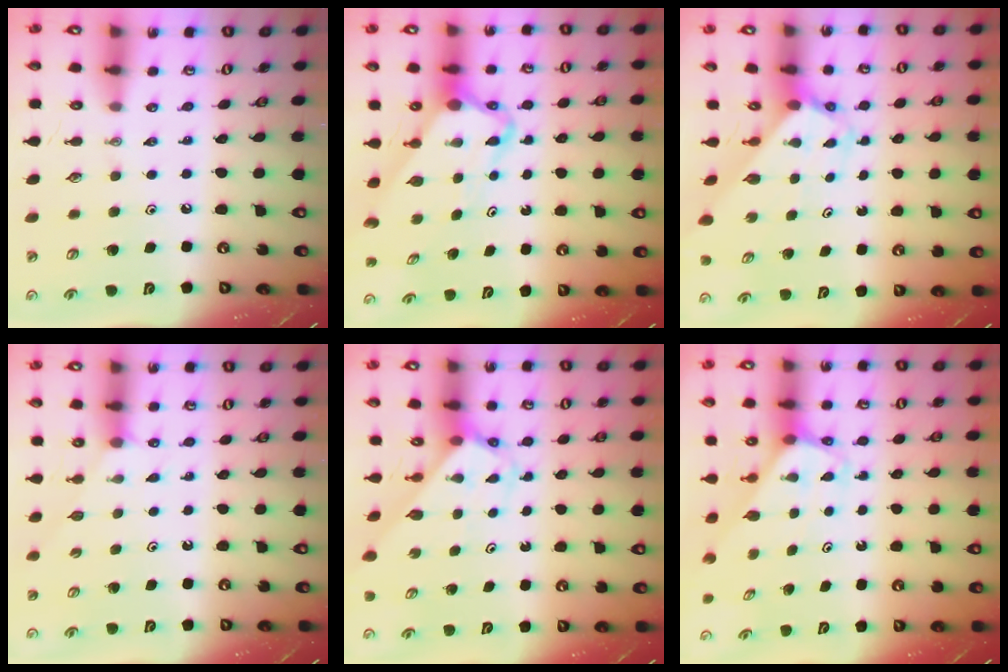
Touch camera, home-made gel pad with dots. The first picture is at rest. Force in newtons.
{"total": 5.3, "press": 5.2, "slide": 0.5}
{"total": 2.4, "press": 2.4, "slide": 0.2}
{"total": 2.5, "press": 2.5, "slide": 0.3}
{"total": 3.0, "press": 3.0, "slide": 0.2}
{"total": 2.6, "press": 2.6, "slide": 0.1}